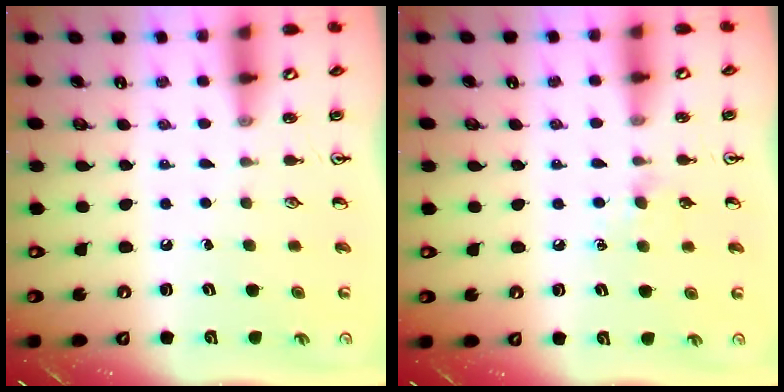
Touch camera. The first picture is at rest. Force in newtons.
{"total": 5.3, "press": 5.2, "slide": 0.6}